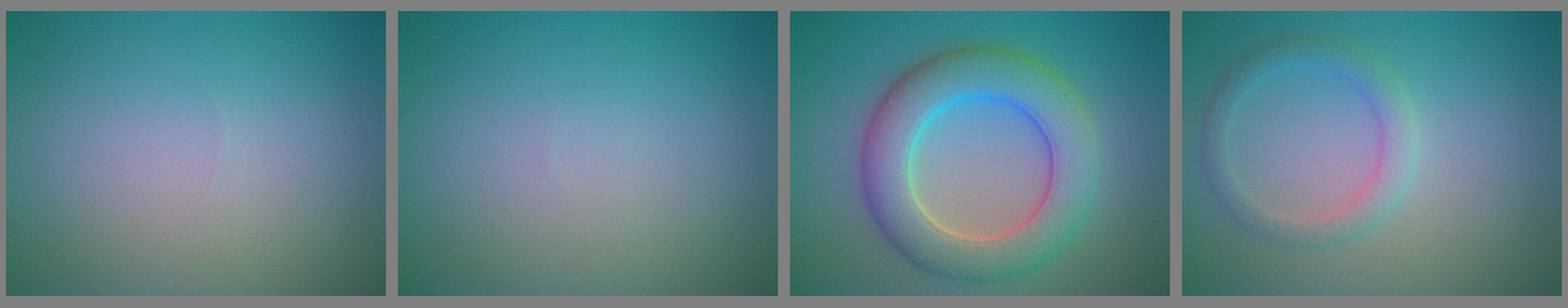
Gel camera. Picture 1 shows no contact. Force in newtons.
{"total": 0.0}
{"total": 7.4, "press": 7.4, "slide": 0.5}
{"total": 2.2, "press": 2.2, "slide": 0.1}